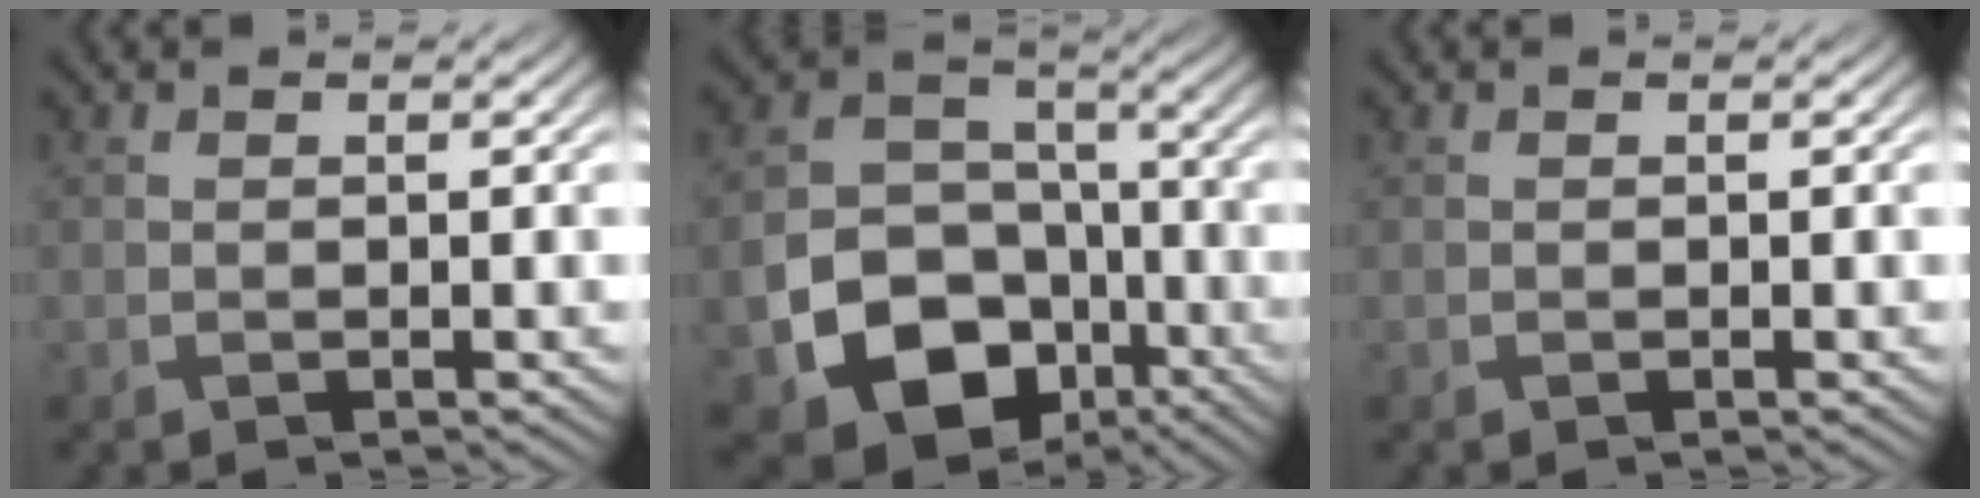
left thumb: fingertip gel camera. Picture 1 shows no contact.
{"total": 15.8, "force": [-7.1, 11.9, 7.5], "torque": [-0.154, -0.053, -0.118]}
{"total": 0.0}